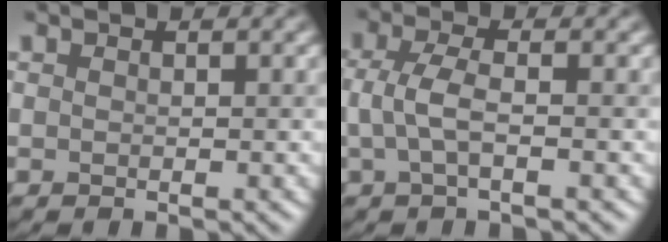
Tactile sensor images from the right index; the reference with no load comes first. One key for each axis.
{"total": 2.6, "fx": -0.3, "fy": 0.7, "fz": 2.5, "tx": -0.055, "ty": 0.003, "tz": -0.006}